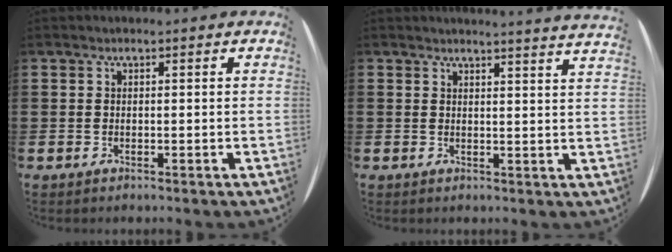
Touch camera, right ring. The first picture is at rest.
{"total": 2.5, "force": [2.4, -0.8, 0.1], "torque": [-0.004, -0.018, 0.042]}